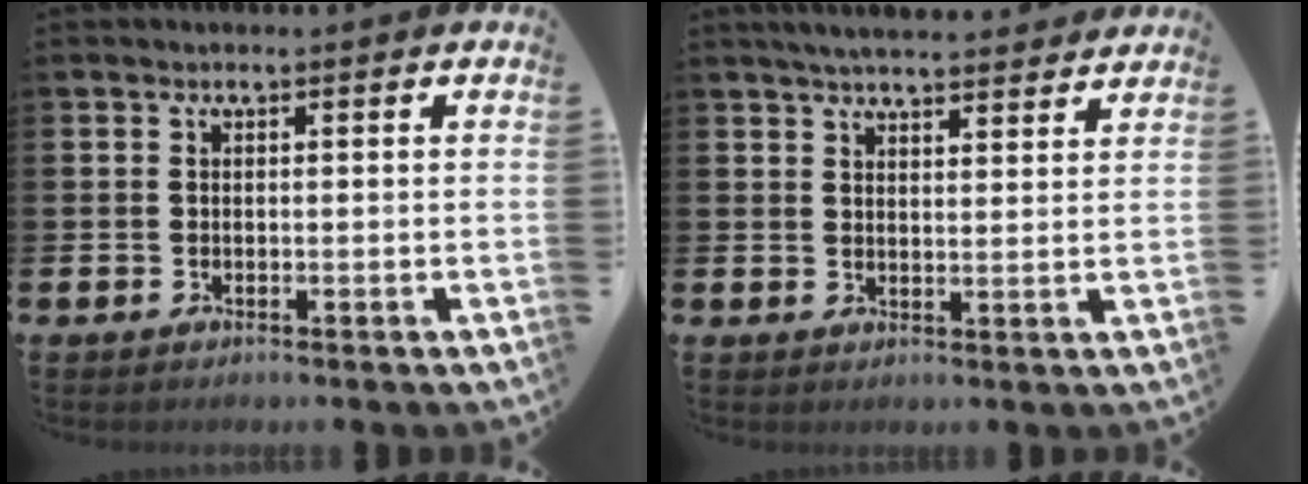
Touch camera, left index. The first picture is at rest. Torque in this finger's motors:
{"motor_torque": [0.55, -0.51, 0.18, 0.05]}